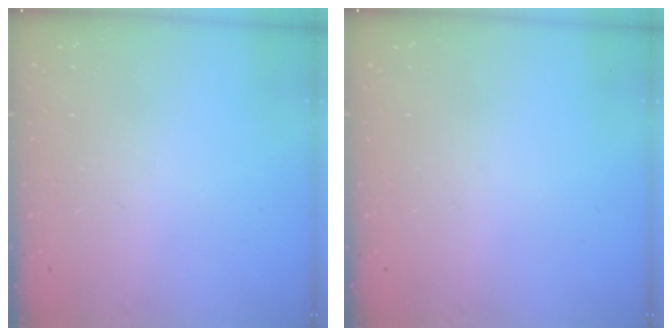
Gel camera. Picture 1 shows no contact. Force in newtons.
{"total": 0.0}